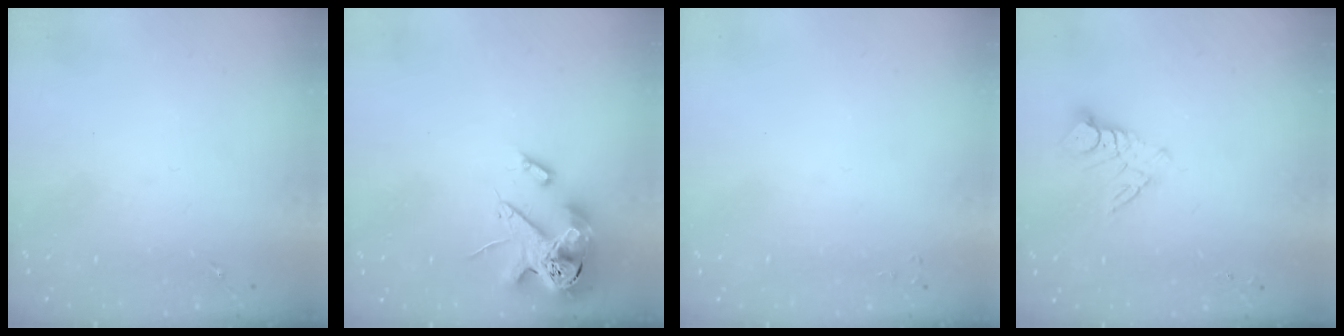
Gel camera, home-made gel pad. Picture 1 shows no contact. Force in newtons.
{"total": 15.3, "press": 15.1, "slide": 2.6}
{"total": 2.0, "press": 2.0, "slide": 0.3}
{"total": 8.8, "press": 8.8, "slide": 0.8}